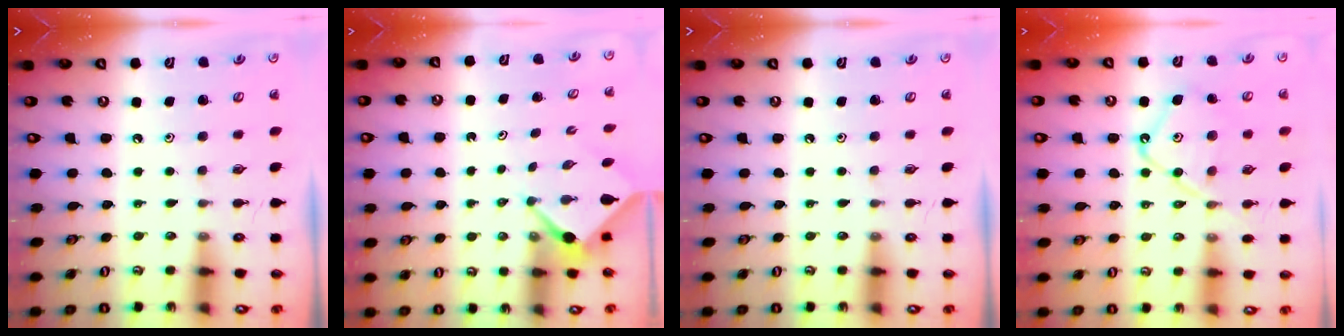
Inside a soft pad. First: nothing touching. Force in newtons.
{"total": 2.4, "press": 2.4, "slide": 0.2}
{"total": 0.0}
{"total": 12.9, "press": 12.8, "slide": 1.1}